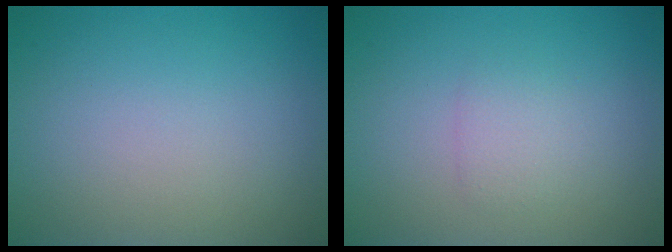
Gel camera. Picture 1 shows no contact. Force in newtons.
{"total": 1.4, "press": 1.4, "slide": 0.0}